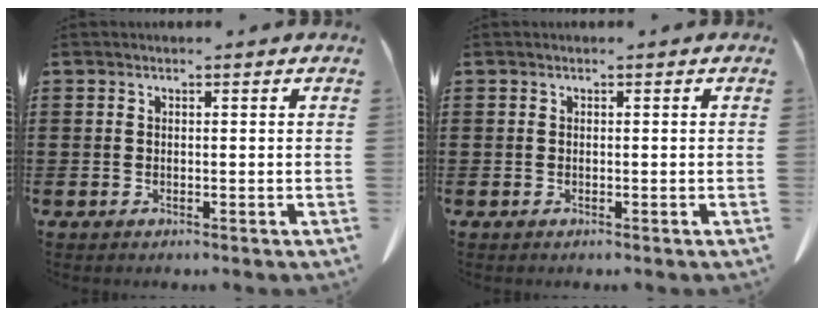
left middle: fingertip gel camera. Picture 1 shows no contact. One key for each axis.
{"total": 0.0}